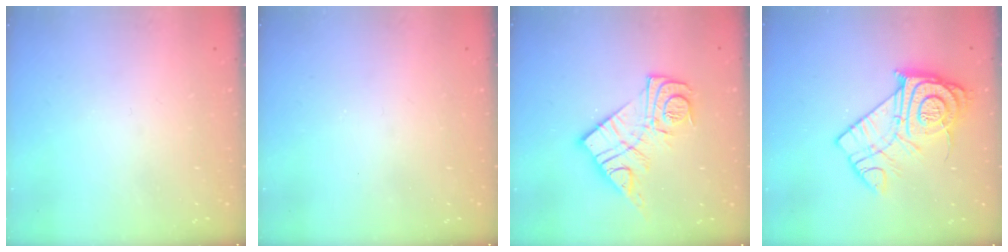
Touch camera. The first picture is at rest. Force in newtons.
{"total": 2.5, "press": 2.4, "slide": 0.4}
{"total": 16.3, "press": 16.2, "slide": 1.4}
{"total": 16.1, "press": 16.1, "slide": 1.1}